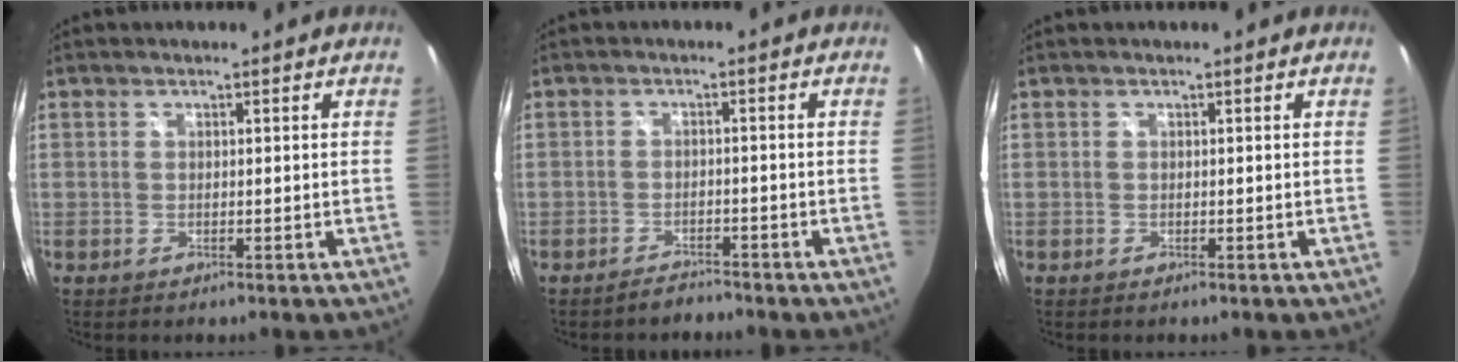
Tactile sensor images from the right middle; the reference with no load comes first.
{"total": 2.4, "force": [-2.3, 0.6, 0.4], "torque": [-0.015, 0.002, -0.037]}
{"total": 0.0}